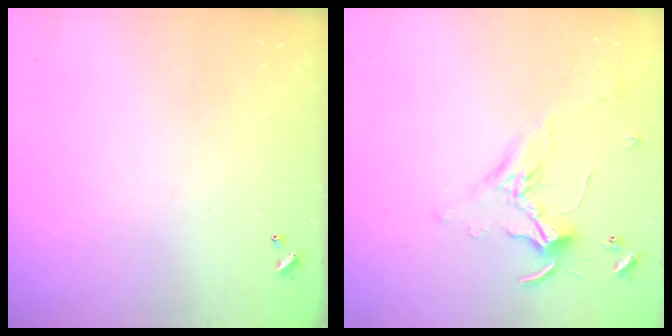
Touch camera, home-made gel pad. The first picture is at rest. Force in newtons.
{"total": 1.7, "press": 1.6, "slide": 0.2}